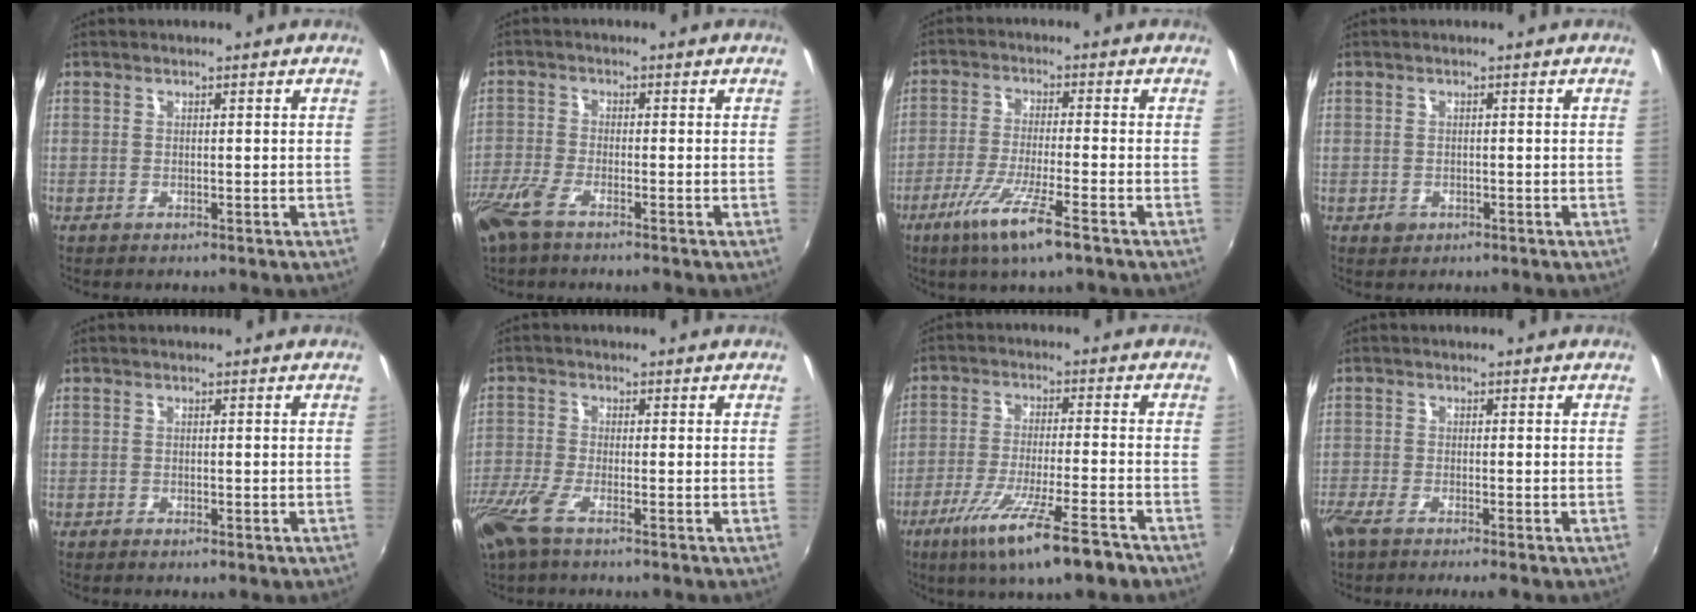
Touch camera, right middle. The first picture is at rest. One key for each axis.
{"total": 7.2, "fx": -5.1, "fy": 1.9, "fz": 4.7, "tx": -0.123, "ty": -0.022, "tz": -0.105}
{"total": 10.0, "fx": -5.7, "fy": 0.4, "fz": 8.2, "tx": -0.174, "ty": -0.021, "tz": -0.105}
{"total": 1.6, "fx": -0.8, "fy": 1.2, "fz": 0.5, "tx": -0.010, "ty": -0.002, "tz": -0.011}
{"total": 0.9, "fx": -0.6, "fy": 0.3, "fz": 0.6, "tx": -0.011, "ty": -0.002, "tz": -0.009}
{"total": 8.4, "fx": -5.4, "fy": 2.0, "fz": 6.1, "tx": -0.148, "ty": -0.033, "tz": -0.110}
{"total": 13.8, "fx": -8.9, "fy": 1.0, "fz": 10.6, "tx": -0.207, "ty": -0.041, "tz": -0.150}
{"total": 3.9, "fx": -3.1, "fy": 0.1, "fz": 2.4, "tx": -0.058, "ty": -0.016, "tz": -0.062}